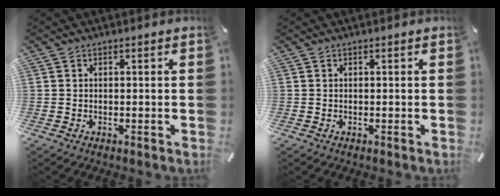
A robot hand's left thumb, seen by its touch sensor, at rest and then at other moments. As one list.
[{"total": 0.0}]